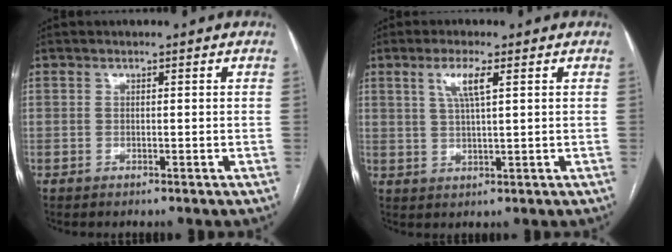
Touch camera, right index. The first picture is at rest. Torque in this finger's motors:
{"motor_torque": [0.46, 0.38, 0.29, 0.09]}